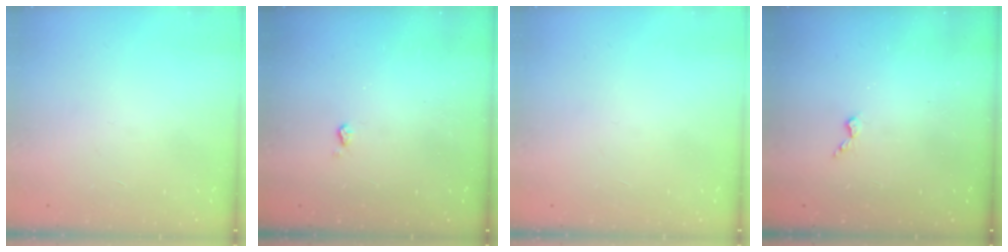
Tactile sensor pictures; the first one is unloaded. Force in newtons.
{"total": 2.5, "press": 2.5, "slide": 0.5}
{"total": 0.0}
{"total": 3.0, "press": 3.0, "slide": 0.5}